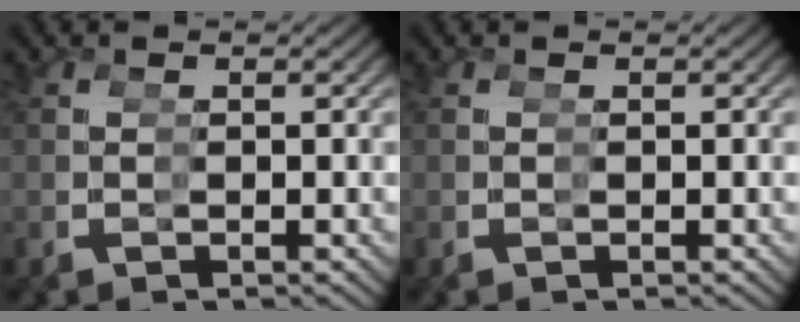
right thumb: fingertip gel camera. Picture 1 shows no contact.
{"total": 0.0}